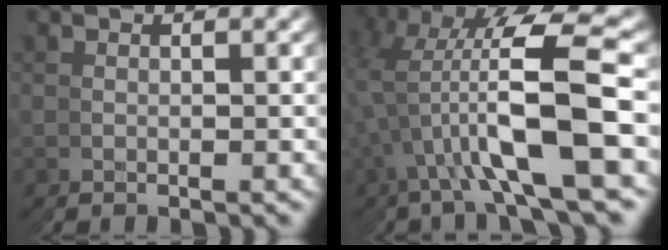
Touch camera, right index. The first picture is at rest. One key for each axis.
{"total": 10.3, "fx": 2.2, "fy": 4.0, "fz": 9.2, "tx": -0.157, "ty": 0.025, "tz": 0.023}